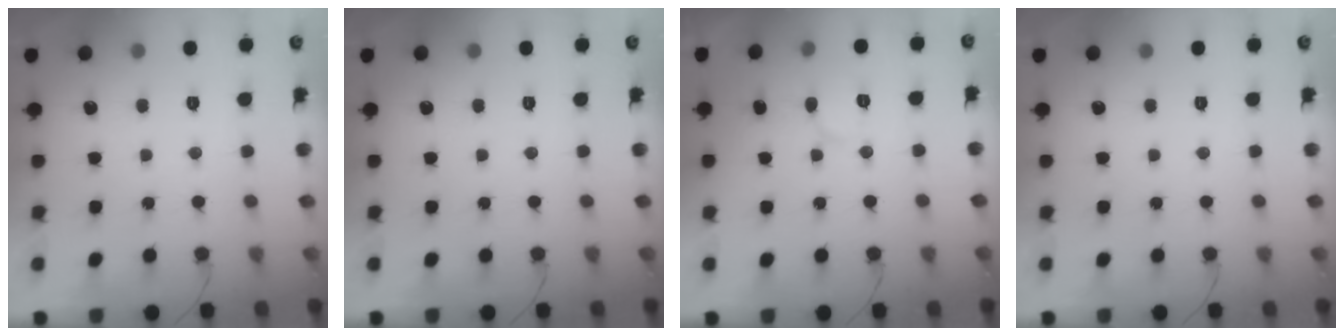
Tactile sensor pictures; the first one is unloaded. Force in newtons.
{"total": 0.0}
{"total": 6.1, "press": 6.1, "slide": 0.2}
{"total": 0.0}